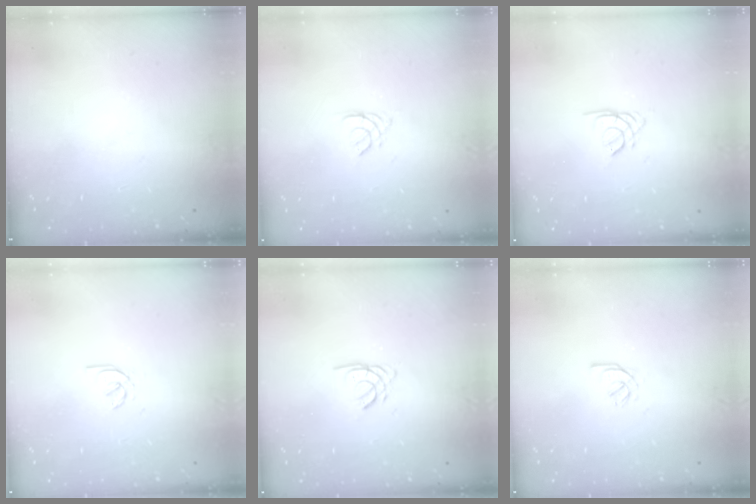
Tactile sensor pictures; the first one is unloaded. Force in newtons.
{"total": 1.4, "press": 1.4, "slide": 0.4}
{"total": 2.1, "press": 2.1, "slide": 0.4}
{"total": 1.7, "press": 1.7, "slide": 0.3}
{"total": 2.4, "press": 2.4, "slide": 0.1}
{"total": 1.5, "press": 1.4, "slide": 0.2}